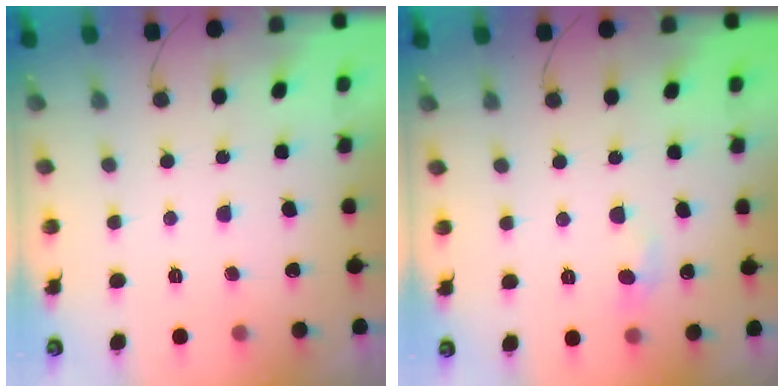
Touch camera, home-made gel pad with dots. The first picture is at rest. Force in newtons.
{"total": 5.5, "press": 5.4, "slide": 0.8}